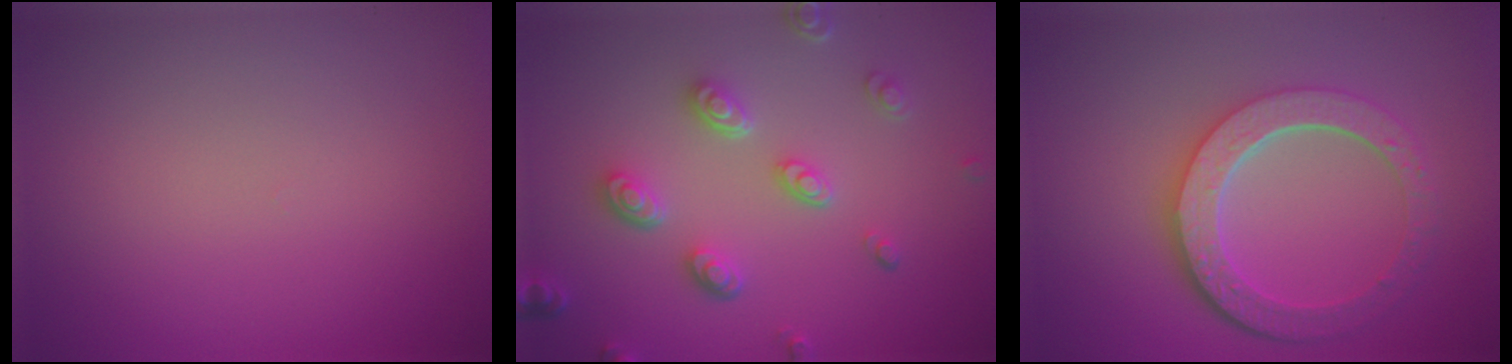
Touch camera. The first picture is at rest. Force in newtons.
{"total": 4.0, "press": 3.3, "slide": 2.3}
{"total": 6.2, "press": 4.6, "slide": 4.1}